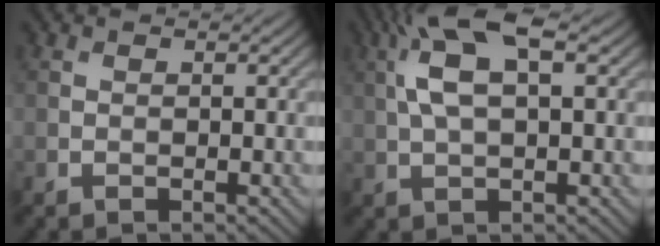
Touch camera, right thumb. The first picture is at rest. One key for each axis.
{"total": 8.4, "fx": 2.6, "fy": 3.1, "fz": 7.4, "tx": -0.160, "ty": 0.021, "tz": 0.043}